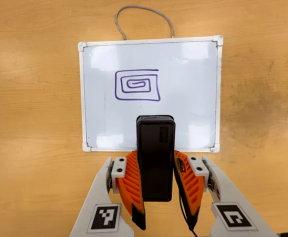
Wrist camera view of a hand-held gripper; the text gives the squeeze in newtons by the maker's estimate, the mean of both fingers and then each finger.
{"total": 5.7, "left": 4.3, "right": 7.2}